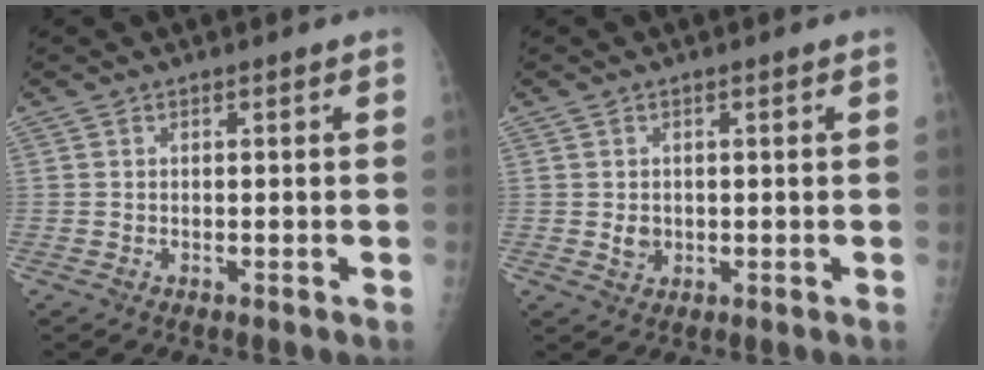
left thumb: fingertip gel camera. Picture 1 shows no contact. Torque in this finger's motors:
{"motor_torque": [0.38, 0.41, 0.24, -0.20, -0.03]}